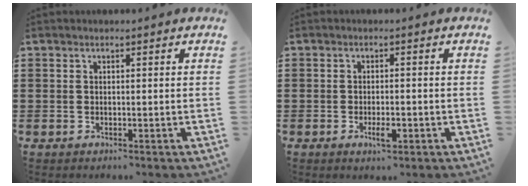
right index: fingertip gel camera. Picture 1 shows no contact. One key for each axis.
{"total": 2.6, "fx": -1.1, "fy": 0.9, "fz": 2.2, "tx": -0.039, "ty": 0.001, "tz": -0.019}